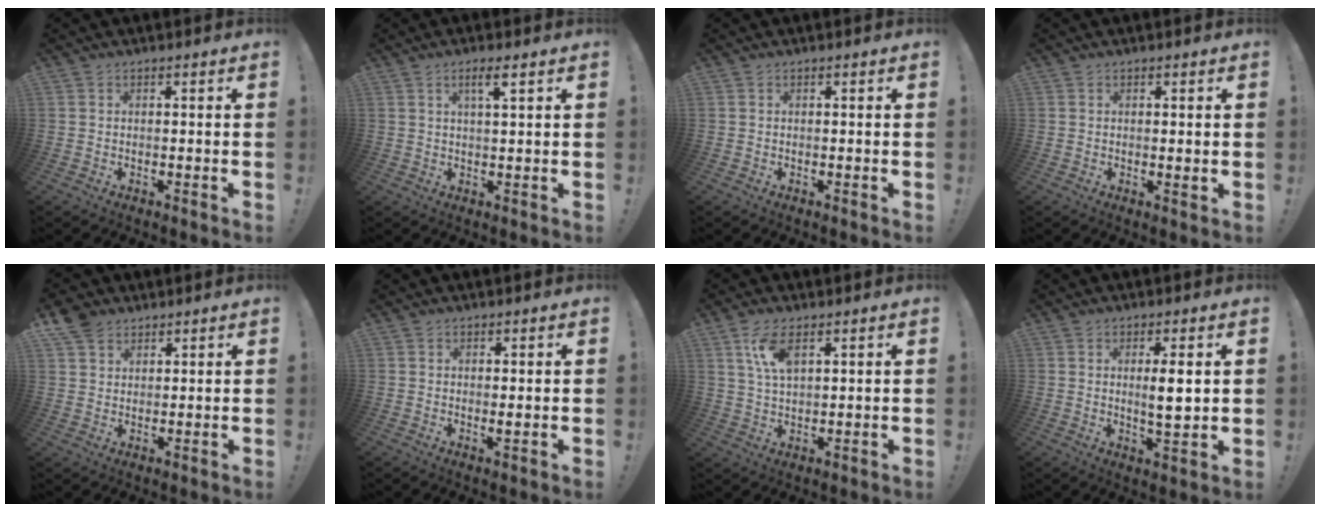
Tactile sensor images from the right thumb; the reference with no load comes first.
{"total": 3.9, "force": [2.0, 0.3, 3.3], "torque": [-0.060, 0.001, 0.029]}
{"total": 0.0}
{"total": 1.2, "force": [0.4, 0.2, 1.2], "torque": [-0.011, -0.005, 0.004]}
{"total": 5.4, "force": [3.9, 3.5, 1.4], "torque": [-0.028, -0.018, 0.077]}
{"total": 1.3, "force": [0.4, 0.2, 1.2], "torque": [-0.010, -0.009, 0.005]}
{"total": 7.4, "force": [3.6, 3.3, 5.5], "torque": [-0.099, -0.007, 0.065]}
{"total": 5.6, "force": [1.0, 0.7, 5.5], "torque": [-0.085, -0.012, 0.011]}